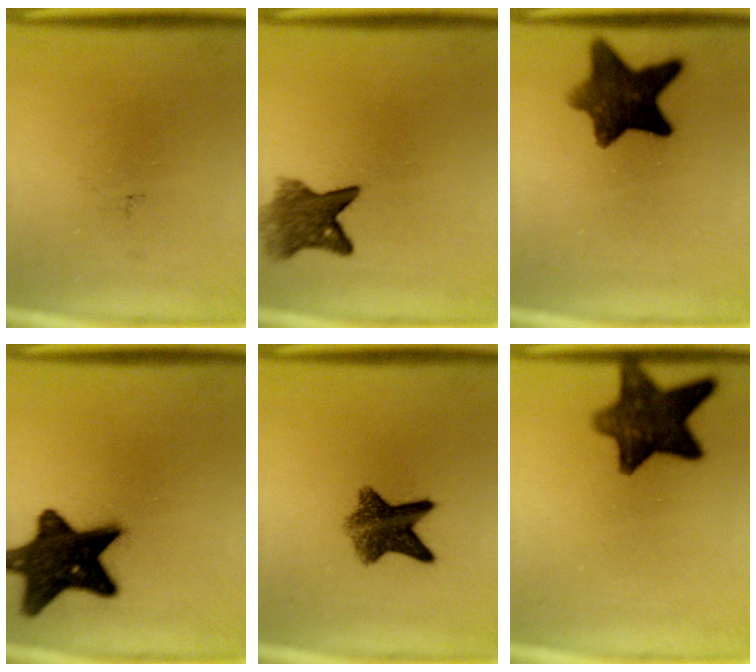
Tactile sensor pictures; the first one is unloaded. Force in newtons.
{"total": 5.7}
{"total": 10.3}
{"total": 15.0}
{"total": 7.7}
{"total": 11.0}